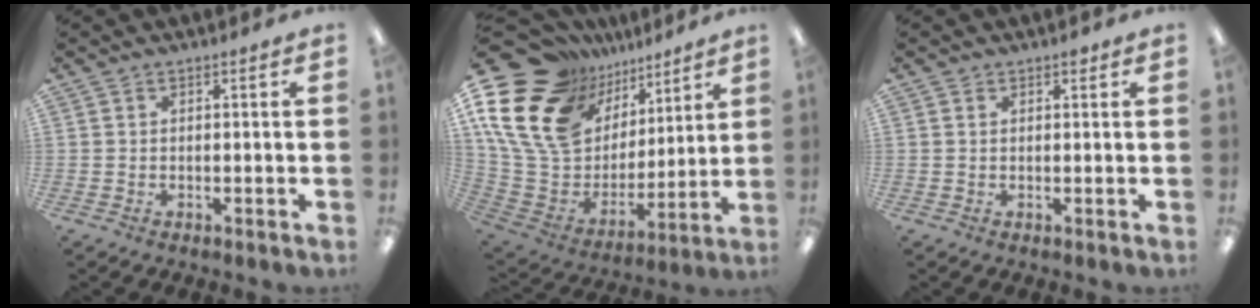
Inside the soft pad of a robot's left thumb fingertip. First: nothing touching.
{"total": 23.2, "force": [11.6, 16.0, 12.1], "torque": [-0.260, -0.077, 0.227]}
{"total": 1.1, "force": [0.8, 0.7, 0.4], "torque": [-0.002, -0.002, 0.012]}